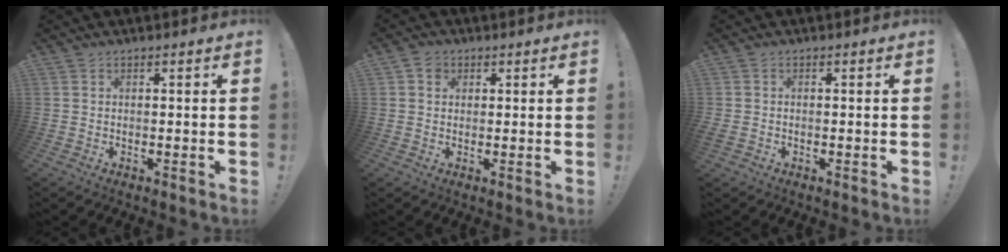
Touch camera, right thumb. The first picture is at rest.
{"total": 2.7, "force": [1.0, 2.4, 1.0], "torque": [-0.009, -0.002, 0.017]}
{"total": 1.0, "force": [-0.4, 0.9, 0.3], "torque": [-0.003, 0.002, -0.008]}